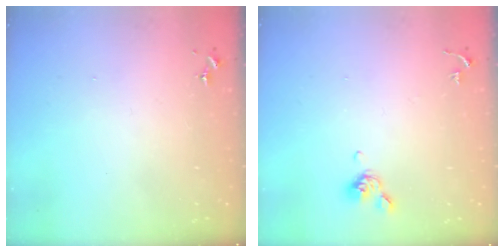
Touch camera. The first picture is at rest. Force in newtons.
{"total": 5.2, "press": 5.1, "slide": 1.1}